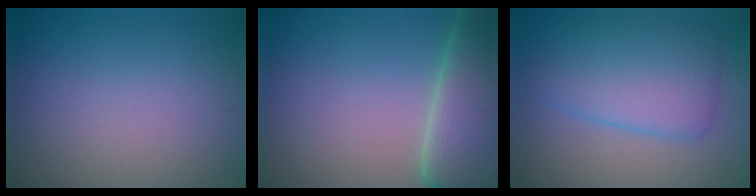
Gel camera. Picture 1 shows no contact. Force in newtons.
{"total": 9.0, "press": 9.0, "slide": 0.4}
{"total": 5.7, "press": 5.6, "slide": 0.2}